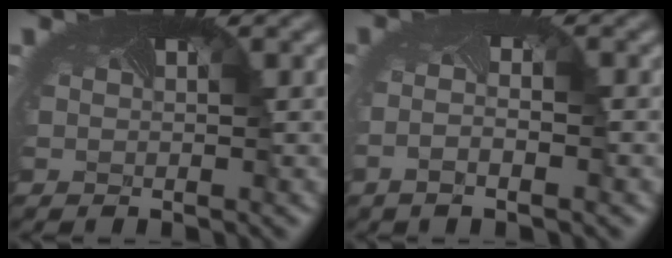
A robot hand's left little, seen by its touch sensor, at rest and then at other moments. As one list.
[{"total": 2.5, "force": [-1.3, 0.4, 2.1], "torque": [-0.051, -0.016, -0.023]}]